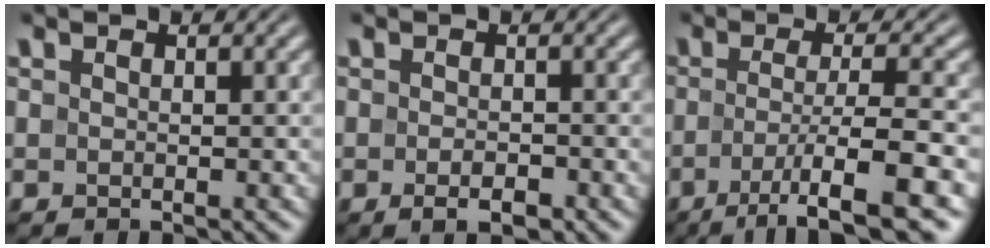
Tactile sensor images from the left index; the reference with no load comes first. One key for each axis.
{"total": 2.0, "fx": -1.0, "fy": 0.8, "fz": 1.6, "tx": -0.029, "ty": -0.003, "tz": -0.015}
{"total": 7.4, "fx": -3.1, "fy": 1.4, "fz": 6.6, "tx": -0.098, "ty": -0.005, "tz": -0.055}